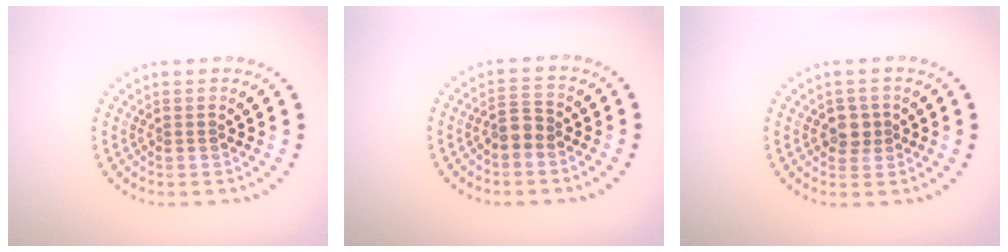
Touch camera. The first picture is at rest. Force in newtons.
{"total": 1.9, "press": 1.7, "slide": 0.9}
{"total": 1.8, "press": 1.6, "slide": 0.8}